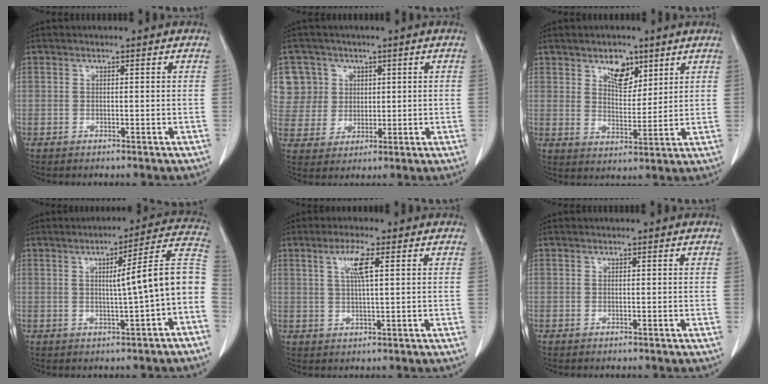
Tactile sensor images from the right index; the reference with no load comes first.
{"total": 8.1, "force": [3.0, 7.5, 0.3], "torque": [0.001, 0.022, 0.067]}
{"total": 5.8, "force": [3.6, 3.0, 3.5], "torque": [-0.055, -0.002, 0.065]}
{"total": 10.6, "force": [-1.1, -0.3, 10.5], "torque": [-0.132, 0.026, -0.018]}
{"total": 4.5, "force": [1.7, 0.3, 4.2], "torque": [-0.082, 0.004, 0.032]}
{"total": 0.0}